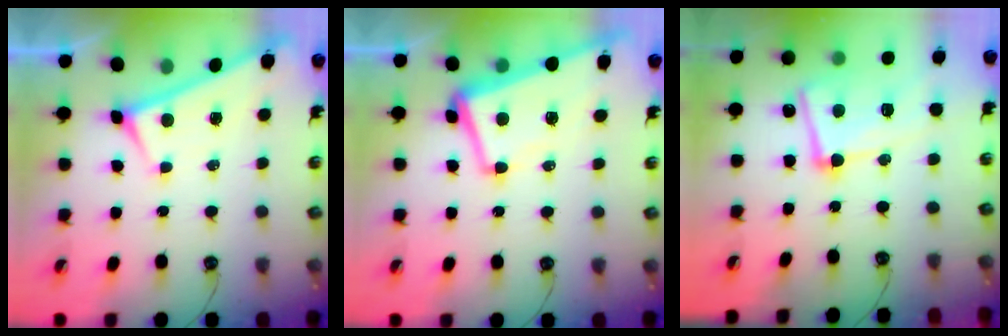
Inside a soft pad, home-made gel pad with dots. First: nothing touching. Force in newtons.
{"total": 2.3, "press": 2.0, "slide": 1.0}
{"total": 13.7, "press": 13.5, "slide": 2.4}